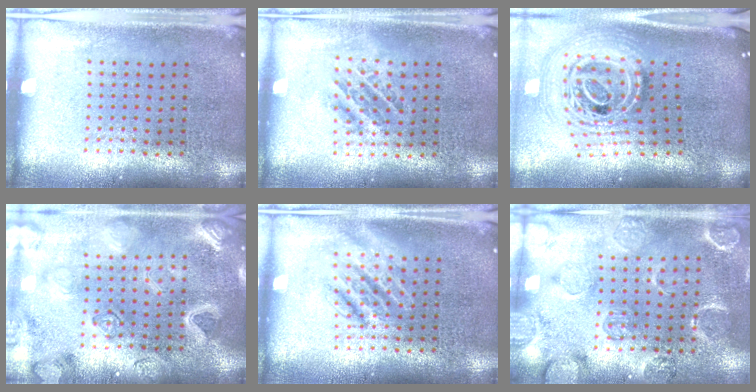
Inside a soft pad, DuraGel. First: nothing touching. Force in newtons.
{"total": 1.1, "press": 1.0, "slide": 0.4}
{"total": 2.9, "press": 2.0, "slide": 2.1}
{"total": 3.4, "press": 3.1, "slide": 1.3}
{"total": 2.7, "press": 2.6, "slide": 0.4}
{"total": 2.5, "press": 2.2, "slide": 1.1}